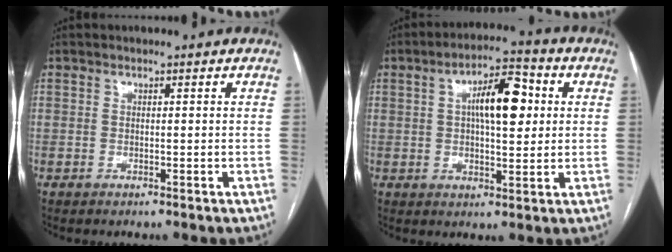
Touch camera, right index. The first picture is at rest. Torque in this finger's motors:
{"motor_torque": [1.15, -0.01, 0.28, 0.15]}